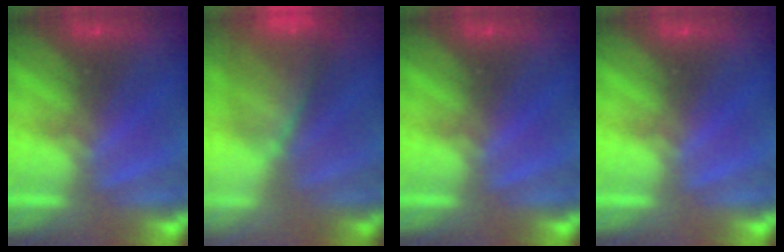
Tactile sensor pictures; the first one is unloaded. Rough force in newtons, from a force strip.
{"total": 6.7}
{"total": 0.0}
{"total": 0.0}